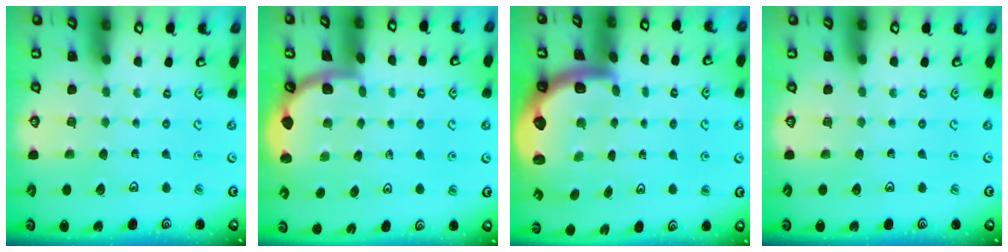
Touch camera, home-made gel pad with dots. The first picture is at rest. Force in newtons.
{"total": 1.9, "press": 1.9, "slide": 0.0}
{"total": 3.6, "press": 3.4, "slide": 1.2}
{"total": 0.0}